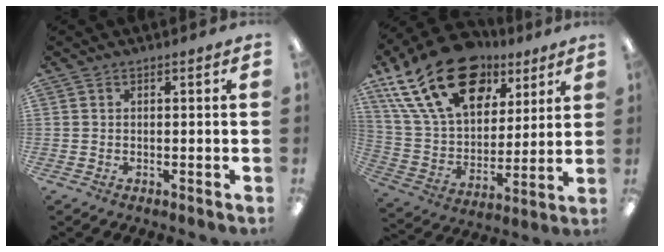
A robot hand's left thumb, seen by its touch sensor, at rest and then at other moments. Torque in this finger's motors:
{"motor_torque": [0.92, 1.00, 1.39, -1.38, 0.20]}